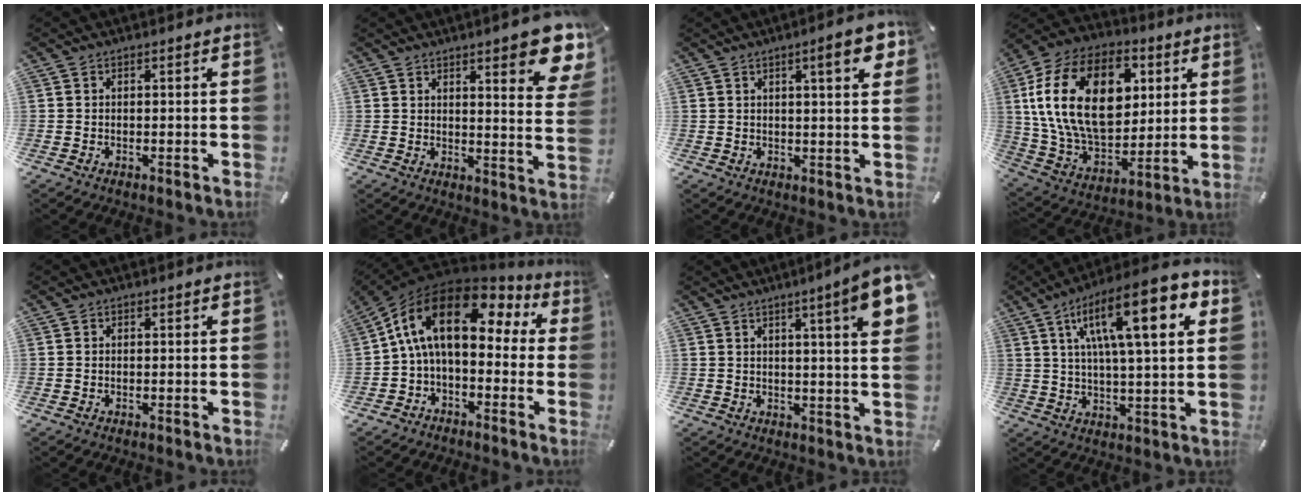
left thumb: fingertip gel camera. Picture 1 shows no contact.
{"total": 10.7, "force": [7.1, 3.1, 7.4], "torque": [-0.097, -0.048, 0.121]}
{"total": 8.1, "force": [3.7, 1.6, 7.1], "torque": [-0.100, -0.010, 0.053]}
{"total": 25.2, "force": [5.6, 17.1, 17.6], "torque": [-0.347, -0.012, 0.098]}
{"total": 0.0}
{"total": 15.2, "force": [3.5, 8.7, 11.9], "torque": [-0.238, -0.012, 0.053]}
{"total": 9.9, "force": [4.6, 0.4, 8.7], "torque": [-0.127, -0.027, 0.068]}
{"total": 18.8, "force": [8.2, 4.7, 16.2], "torque": [-0.268, -0.024, 0.120]}